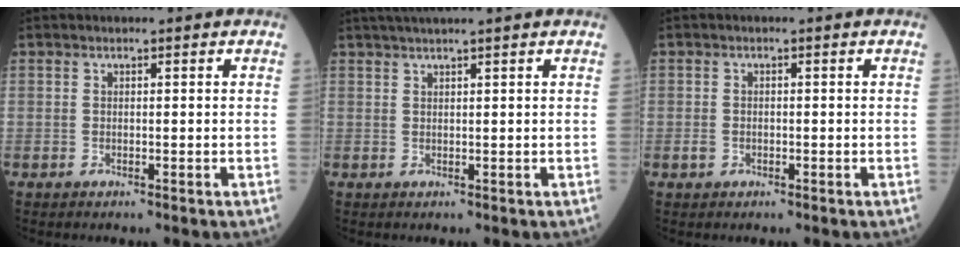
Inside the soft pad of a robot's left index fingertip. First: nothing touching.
{"total": 5.2, "force": [4.3, -0.9, 2.9], "torque": [-0.039, 0.026, 0.070]}
{"total": 1.1, "force": [-0.5, 0.9, 0.4], "torque": [-0.013, 0.002, -0.006]}